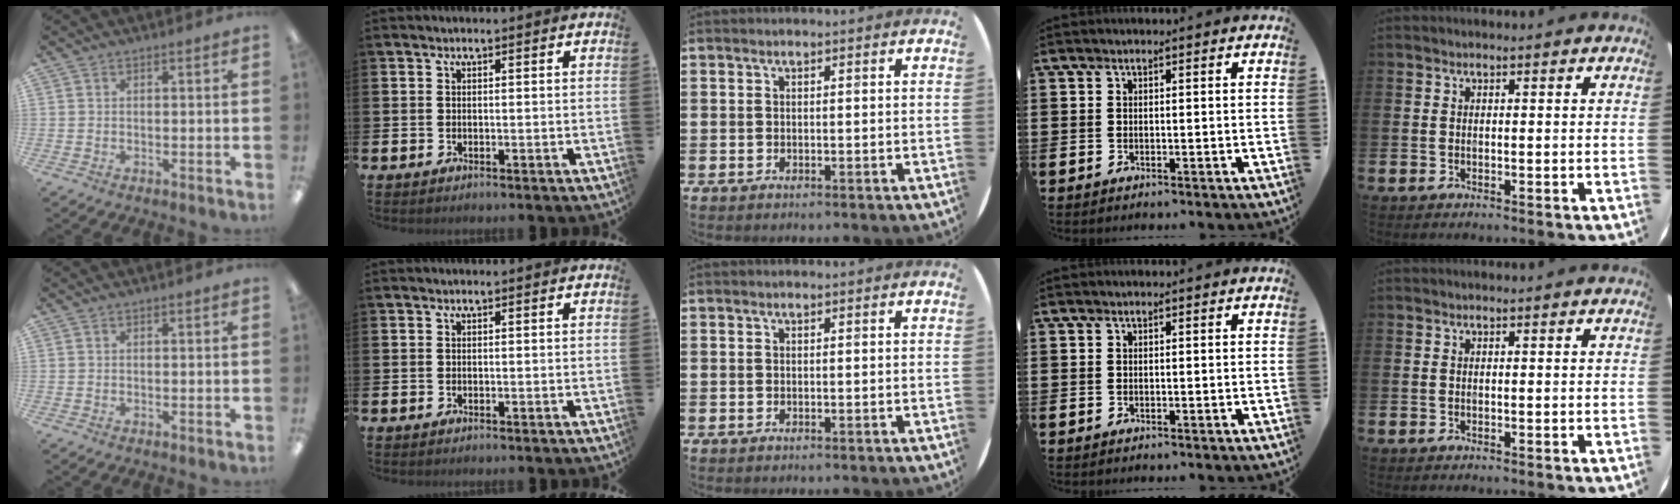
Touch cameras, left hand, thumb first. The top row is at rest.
{}